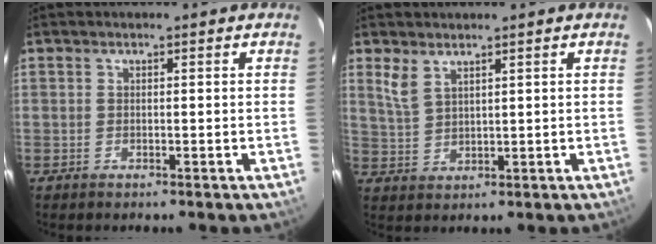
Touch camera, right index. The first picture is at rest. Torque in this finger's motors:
{"motor_torque": [0.02, 0.03, 0.02, 0.04]}